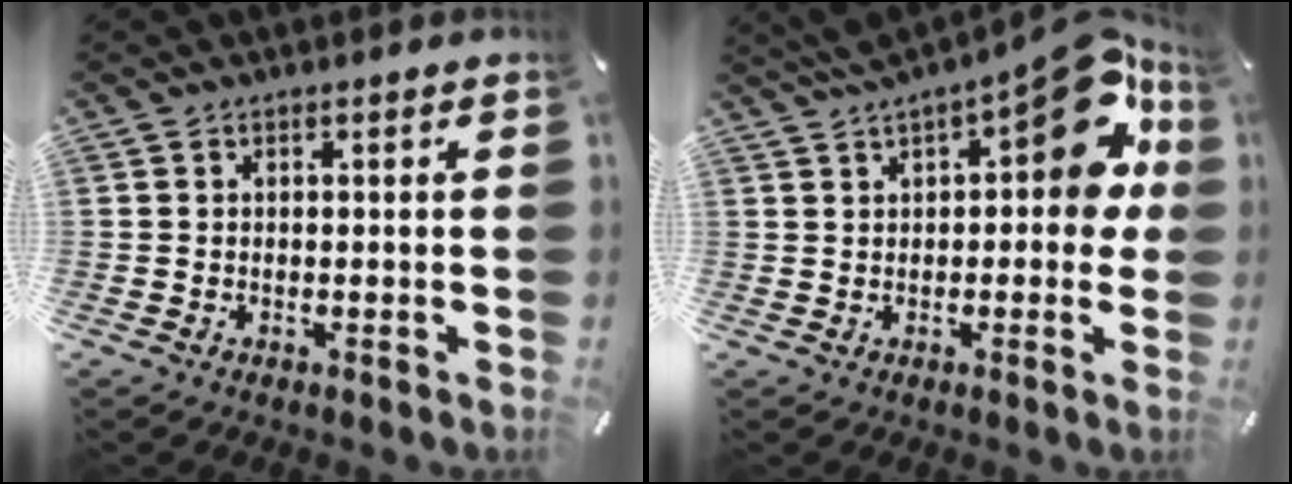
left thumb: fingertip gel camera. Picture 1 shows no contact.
{"total": 17.1, "force": [7.1, 7.5, 13.6], "torque": [-0.162, -0.041, 0.117]}